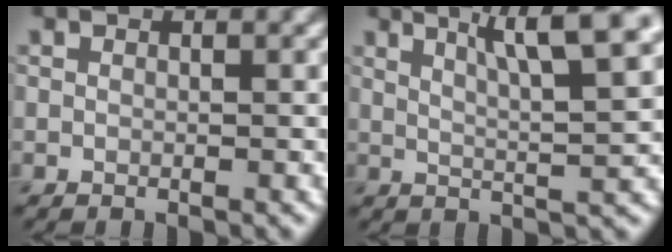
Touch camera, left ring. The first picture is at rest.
{"total": 7.4, "force": [4.0, 1.4, 6.1], "torque": [-0.074, 0.018, 0.054]}